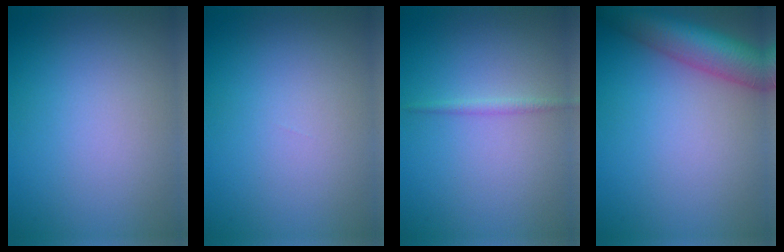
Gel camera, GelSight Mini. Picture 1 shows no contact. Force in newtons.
{"total": 0.0}
{"total": 0.9, "press": 0.9, "slide": 0.0}
{"total": 7.4, "press": 7.4, "slide": 0.5}